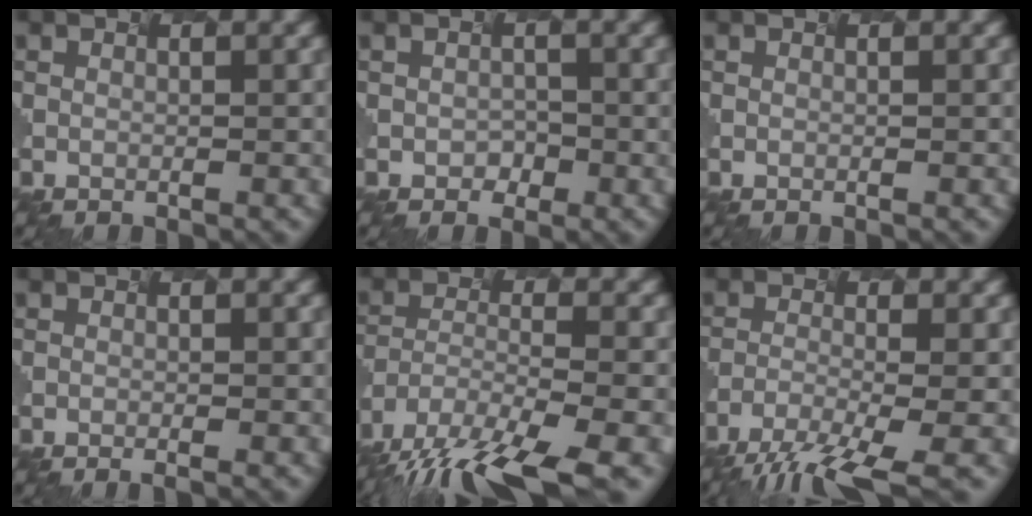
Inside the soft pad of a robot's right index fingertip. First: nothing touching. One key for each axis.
{"total": 1.6, "fx": -1.2, "fy": -0.2, "fz": -1.1, "tx": -0.011, "ty": -0.014, "tz": 0.006}
{"total": 0.0}
{"total": 1.4, "fx": -0.6, "fy": 0.3, "fz": 1.3, "tx": -0.006, "ty": 0.002, "tz": -0.006}
{"total": 11.6, "fx": -9.7, "fy": 1.9, "fz": 6.1, "tx": -0.161, "ty": -0.038, "tz": -0.134}
{"total": 6.4, "fx": -5.2, "fy": 0.0, "fz": 3.7, "tx": -0.080, "ty": -0.014, "tz": -0.077}